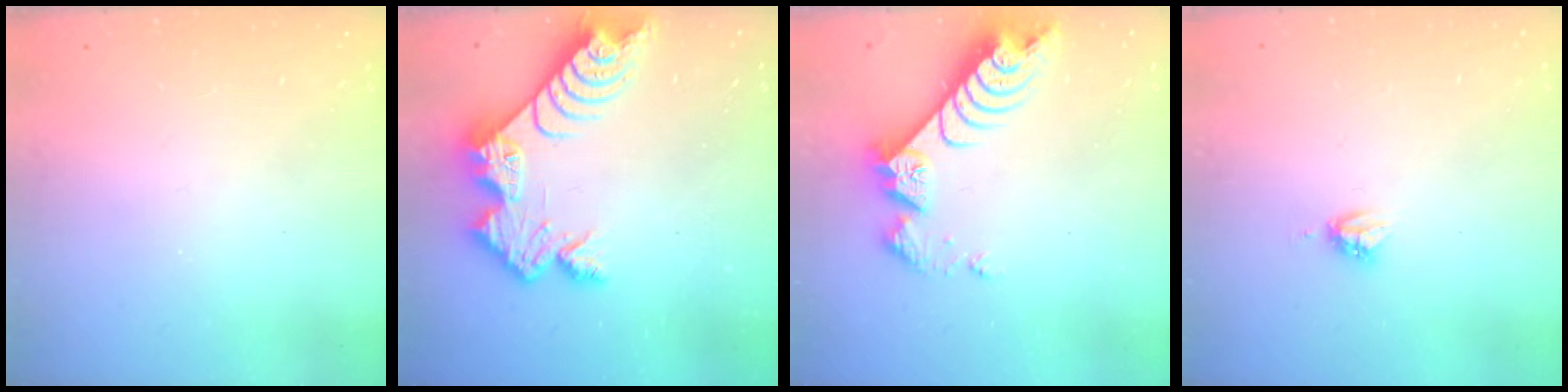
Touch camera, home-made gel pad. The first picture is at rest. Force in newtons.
{"total": 12.1, "press": 12.1, "slide": 0.8}
{"total": 8.8, "press": 8.8, "slide": 0.8}
{"total": 4.1, "press": 4.1, "slide": 0.2}